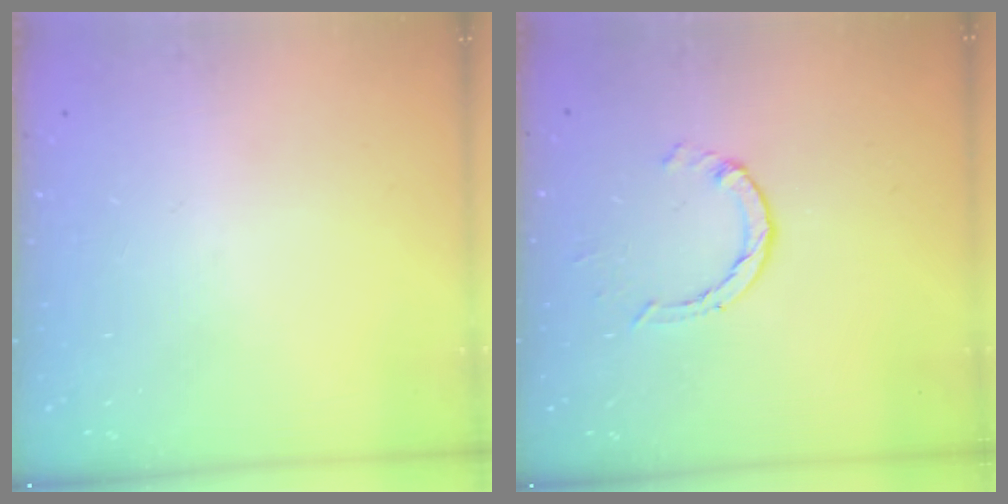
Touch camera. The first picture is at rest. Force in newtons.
{"total": 1.4, "press": 1.4, "slide": 0.2}